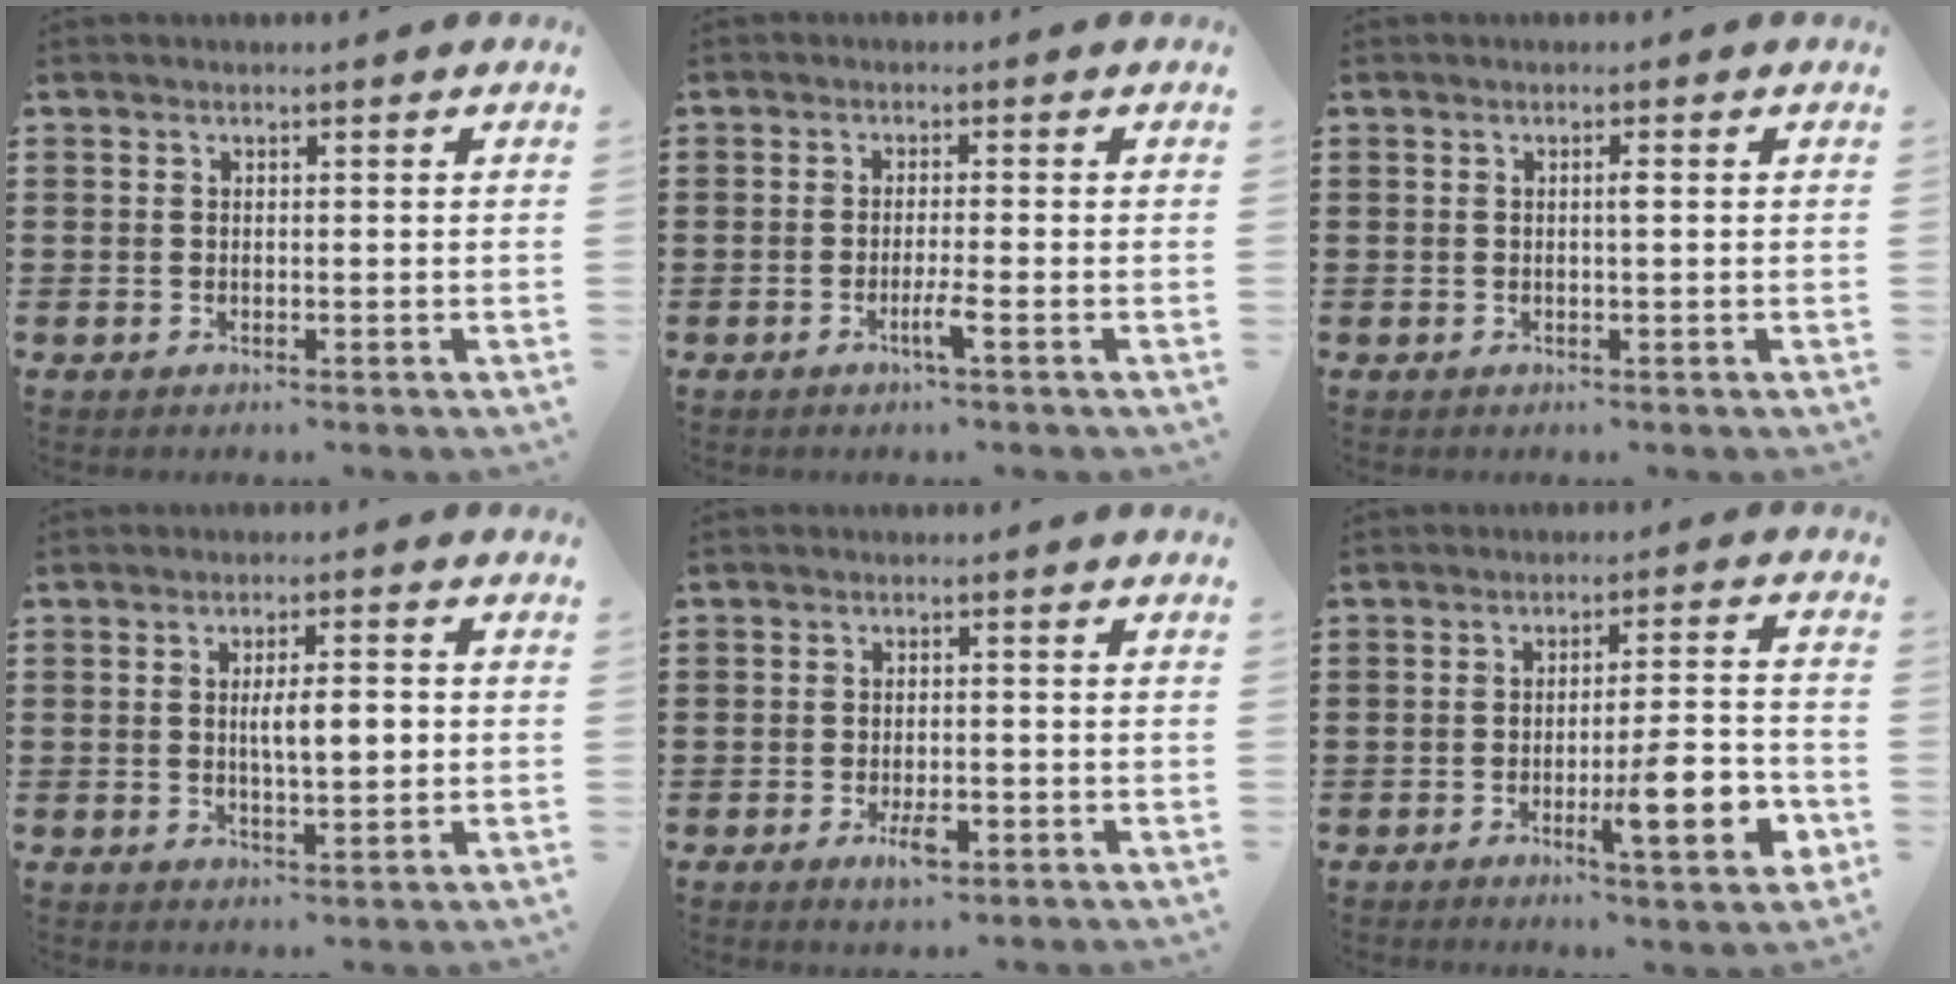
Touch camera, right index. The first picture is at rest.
{"total": 2.7, "force": [-1.4, -0.2, 2.3], "torque": [-0.046, -0.008, -0.029]}
{"total": 0.9, "force": [0.1, -0.1, 0.9], "torque": [-0.015, -0.003, 0.001]}
{"total": 5.0, "force": [0.1, 1.4, 4.8], "torque": [-0.078, 0.000, -0.002]}
{"total": 3.7, "force": [-1.6, 1.3, 3.0], "torque": [-0.056, 0.000, -0.029]}
{"total": 9.9, "force": [-3.7, 2.0, 9.0], "torque": [-0.124, -0.004, -0.060]}